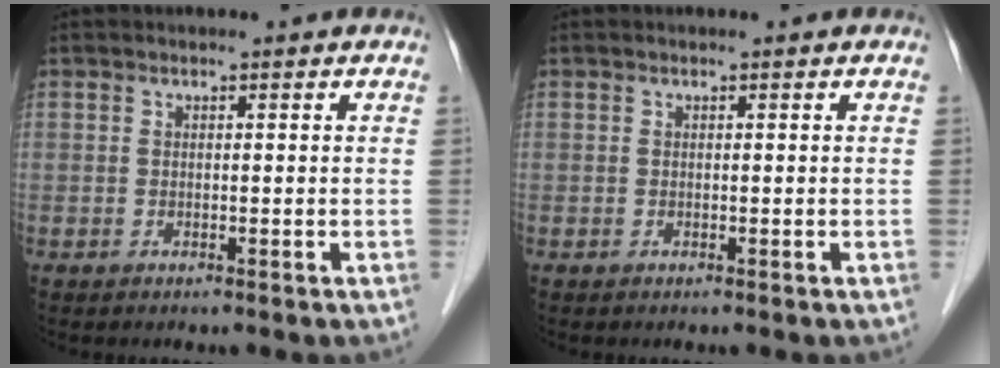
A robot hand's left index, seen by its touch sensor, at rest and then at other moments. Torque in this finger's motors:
{"motor_torque": [-0.01, -0.01, 0.01, 0.00]}